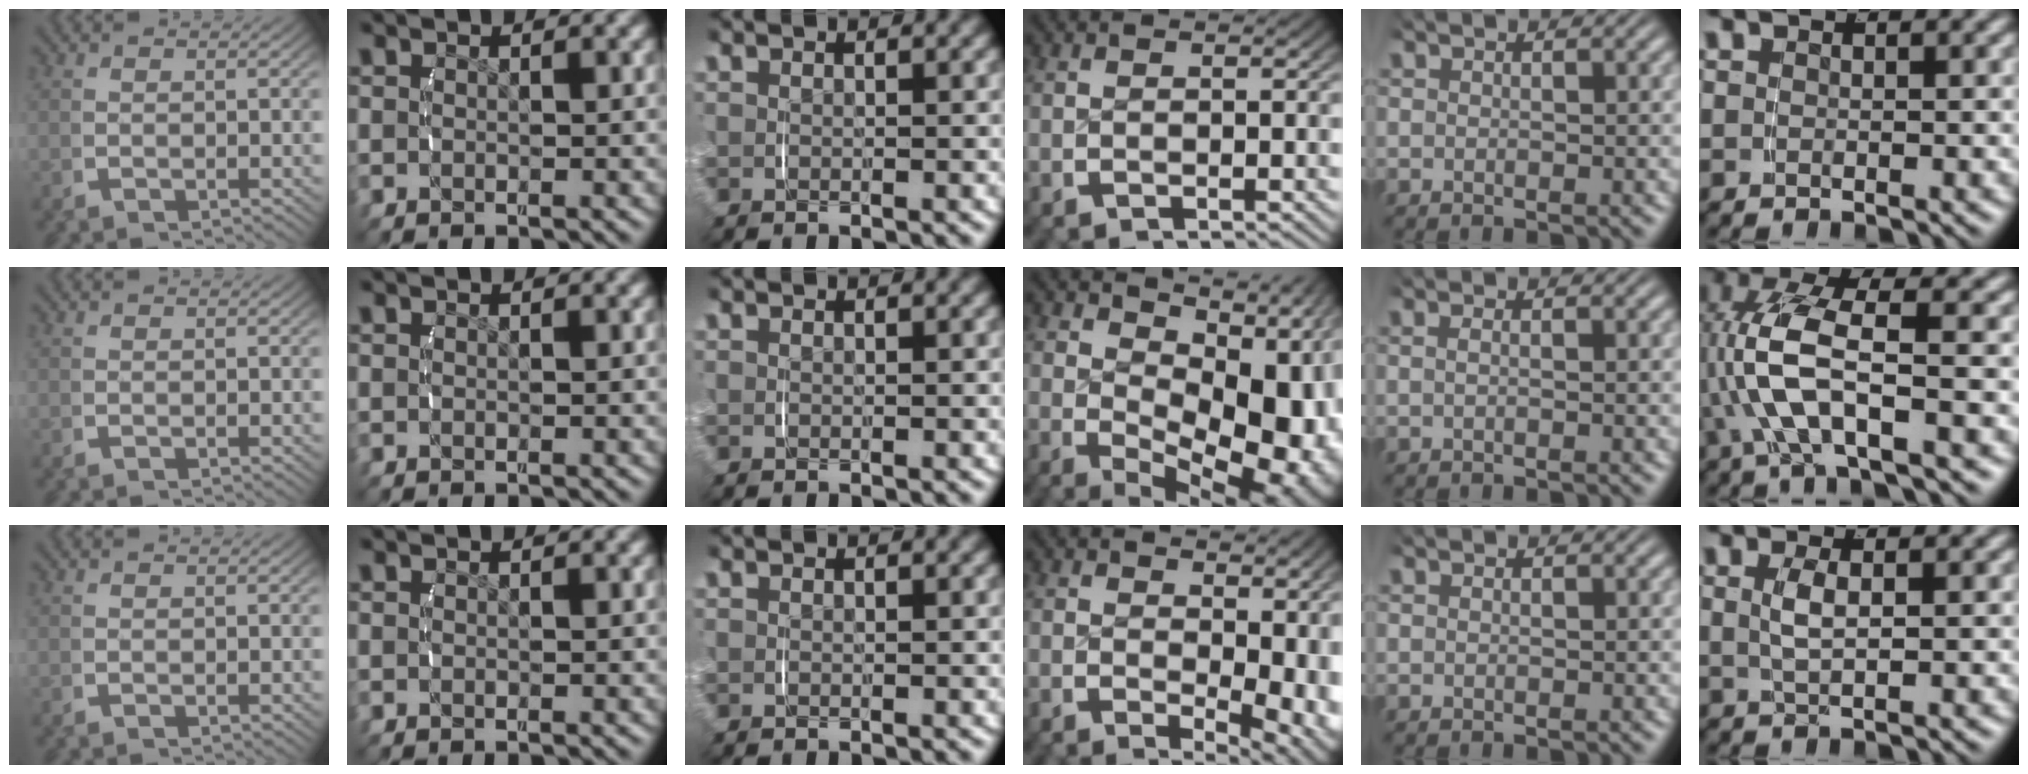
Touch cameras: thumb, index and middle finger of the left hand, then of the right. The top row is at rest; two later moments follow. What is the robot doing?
{"motion": "lift_and_place", "object": "glasses case"}